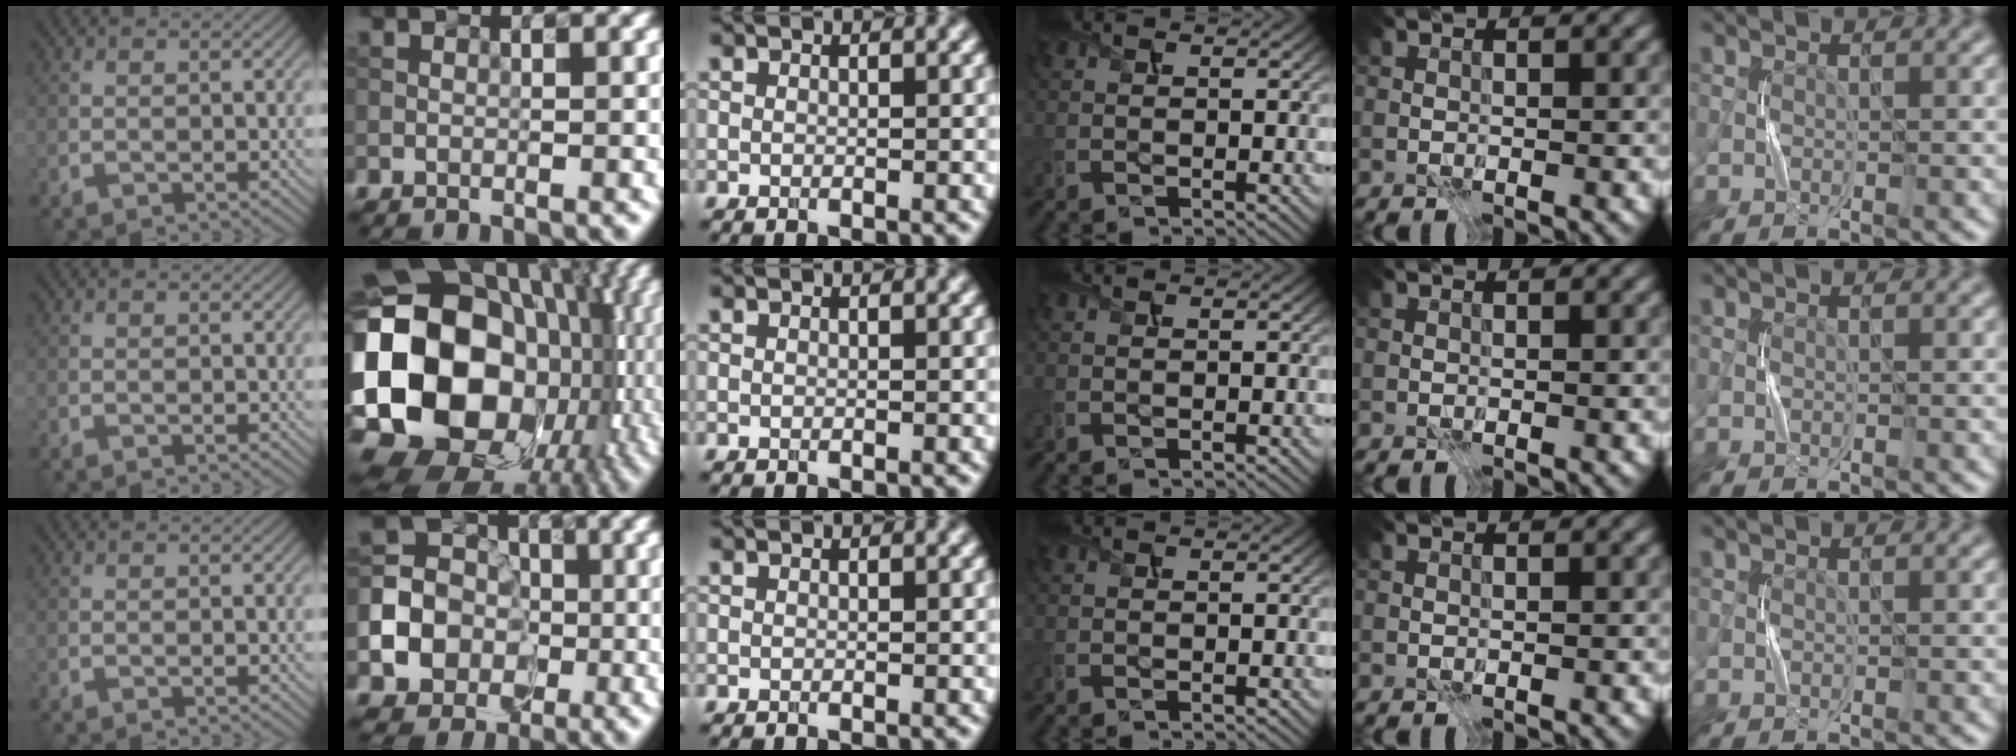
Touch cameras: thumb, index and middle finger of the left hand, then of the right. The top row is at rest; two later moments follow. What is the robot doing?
{"motion": "press", "object": "sticker"}